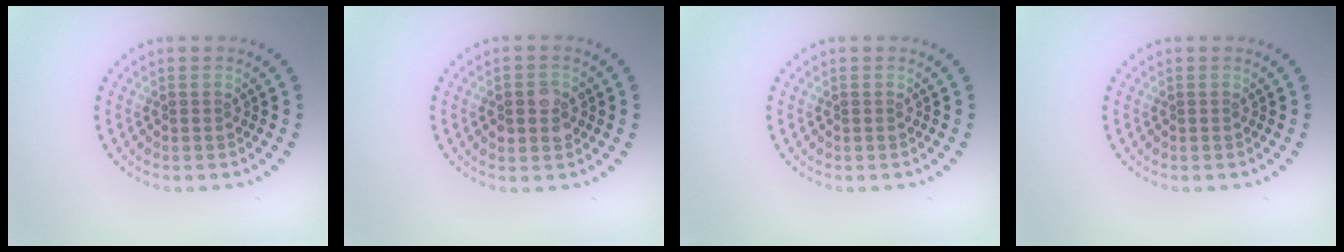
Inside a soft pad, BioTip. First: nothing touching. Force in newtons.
{"total": 2.5, "press": 2.5, "slide": 0.2}
{"total": 0.0}
{"total": 0.0}